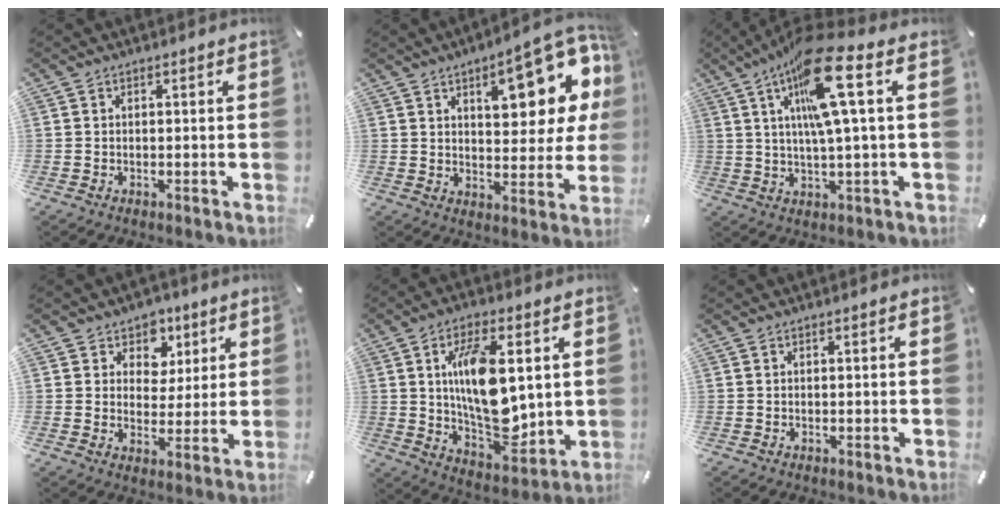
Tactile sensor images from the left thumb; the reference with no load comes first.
{"total": 18.3, "force": [8.4, 8.0, 14.2], "torque": [-0.174, -0.045, 0.130]}
{"total": 16.1, "force": [6.1, 1.8, 14.8], "torque": [-0.265, -0.018, 0.089]}
{"total": 7.2, "force": [3.1, 6.4, 1.1], "torque": [-0.008, -0.029, 0.051]}
{"total": 16.6, "force": [3.3, 8.5, 13.9], "torque": [-0.254, -0.028, 0.051]}
{"total": 0.0}